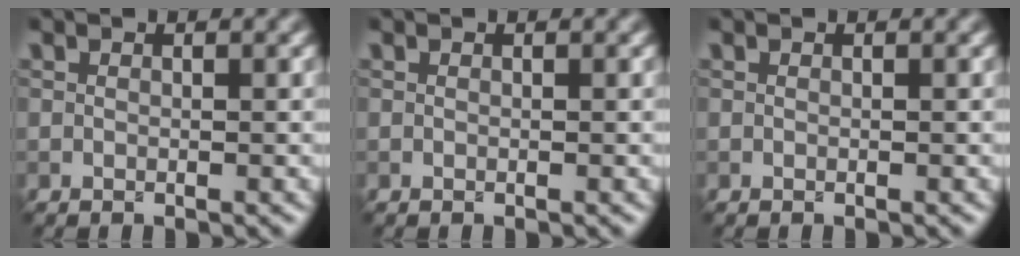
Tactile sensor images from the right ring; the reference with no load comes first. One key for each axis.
{"total": 0.0}
{"total": 0.0}